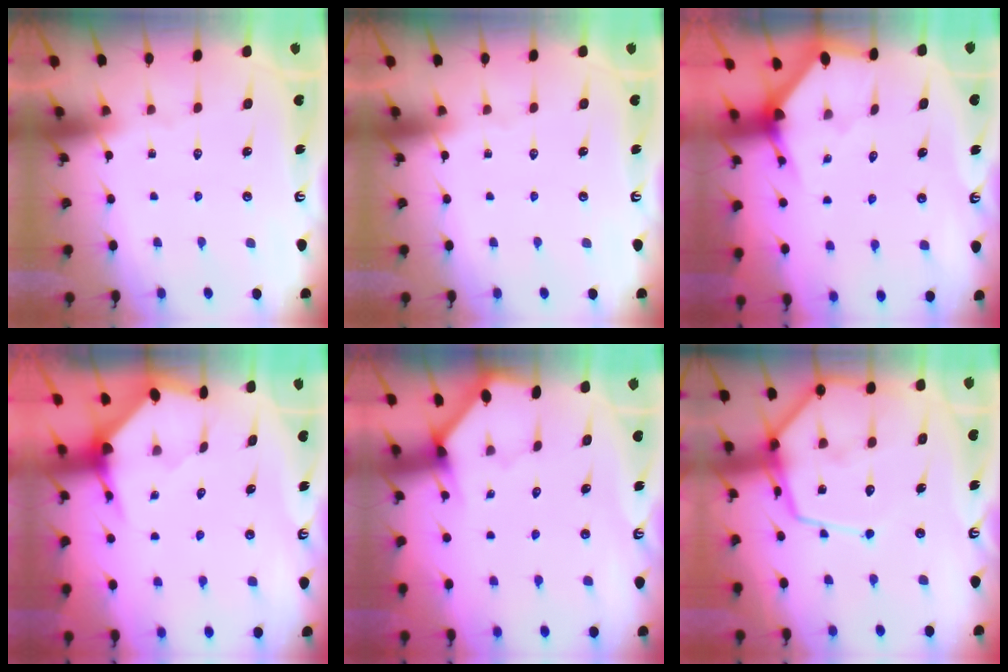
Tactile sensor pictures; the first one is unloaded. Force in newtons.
{"total": 0.0}
{"total": 2.5, "press": 2.5, "slide": 0.2}
{"total": 3.6, "press": 3.6, "slide": 0.4}
{"total": 2.4, "press": 2.3, "slide": 0.3}
{"total": 15.8, "press": 15.7, "slide": 1.5}